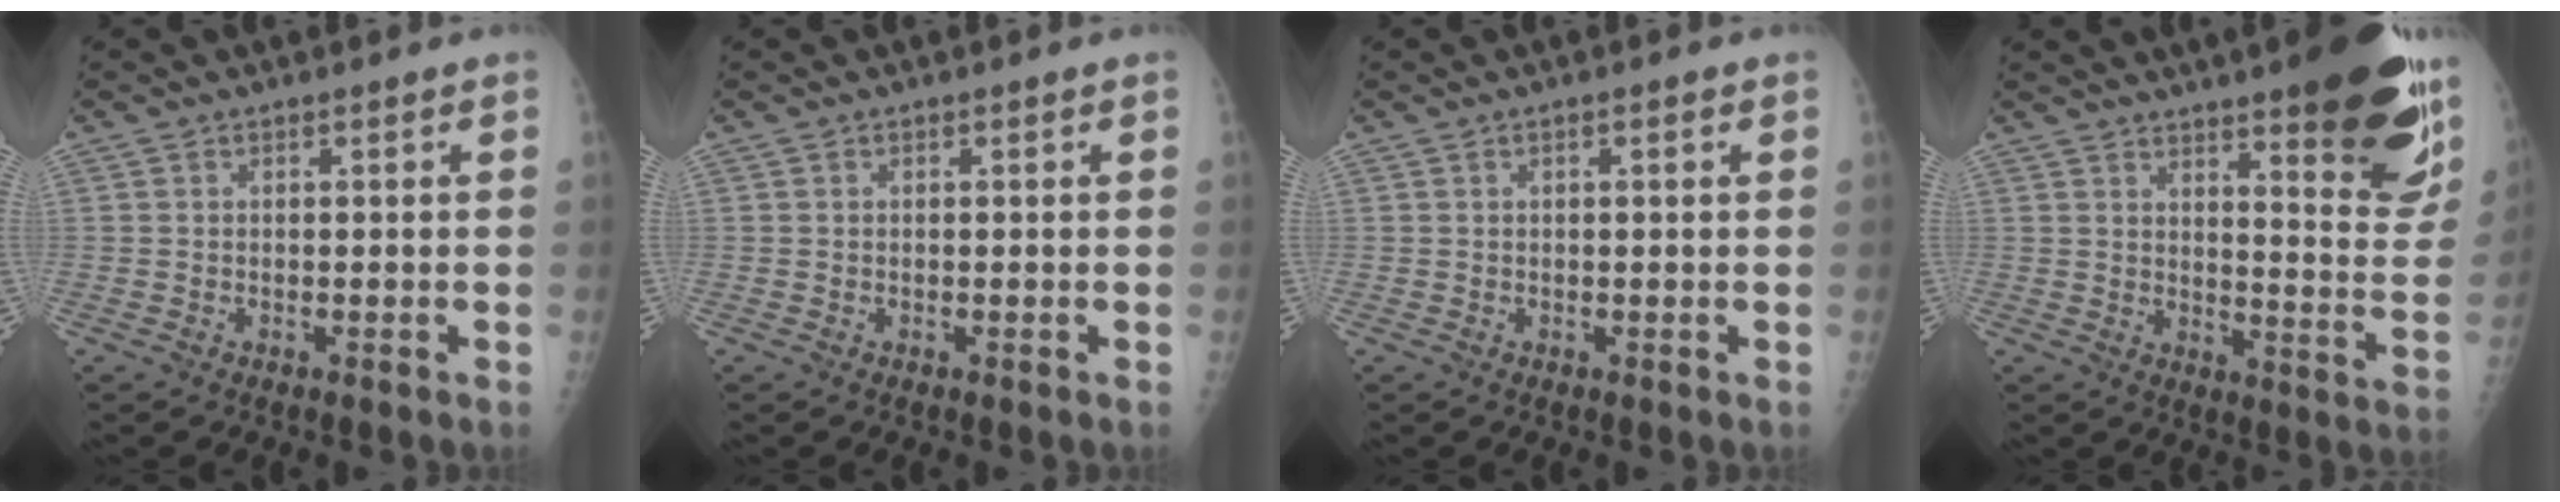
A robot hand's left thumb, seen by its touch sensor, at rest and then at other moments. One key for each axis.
{"total": 0.0}
{"total": 1.1, "fx": 0.4, "fy": 0.3, "fz": 1.0, "tx": -0.017, "ty": 0.003, "tz": 0.005}
{"total": 21.4, "fx": 13.5, "fy": 4.8, "fz": 15.9, "tx": -0.176, "ty": -0.079, "tz": 0.178}